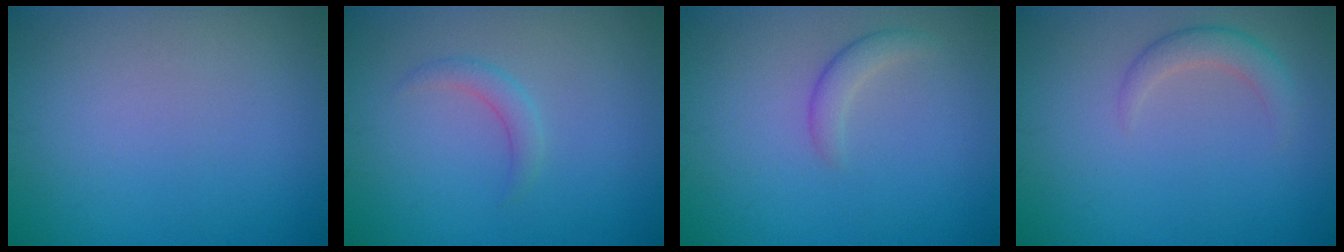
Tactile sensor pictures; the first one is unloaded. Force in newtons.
{"total": 1.5, "press": 1.5, "slide": 0.0}
{"total": 1.6, "press": 1.6, "slide": 0.0}
{"total": 2.2, "press": 2.2, "slide": 0.1}